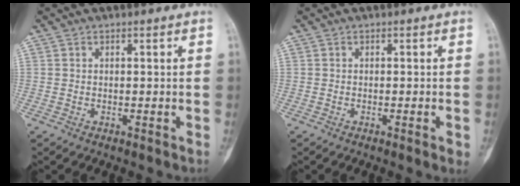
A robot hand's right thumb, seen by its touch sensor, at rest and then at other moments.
{"total": 1.6, "force": [-0.5, 0.1, 1.5], "torque": [-0.023, -0.004, -0.006]}